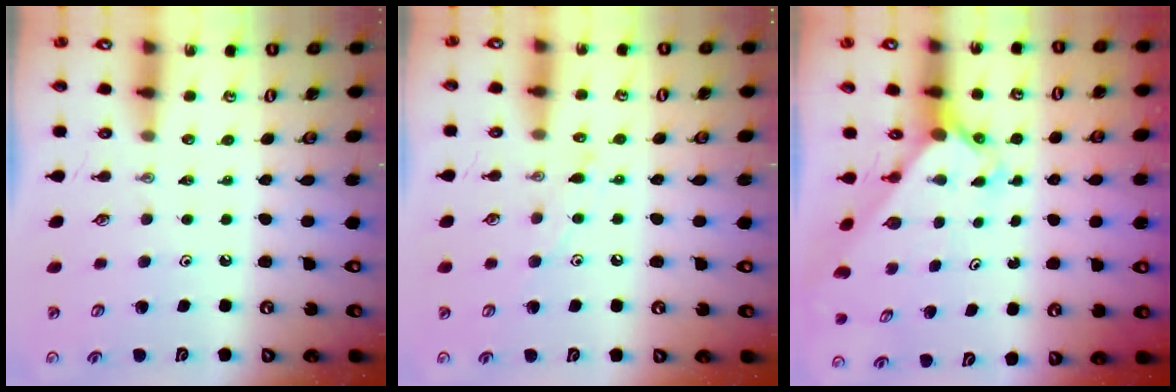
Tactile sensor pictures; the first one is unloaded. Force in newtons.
{"total": 7.4, "press": 7.4, "slide": 0.6}
{"total": 2.4, "press": 2.4, "slide": 0.2}